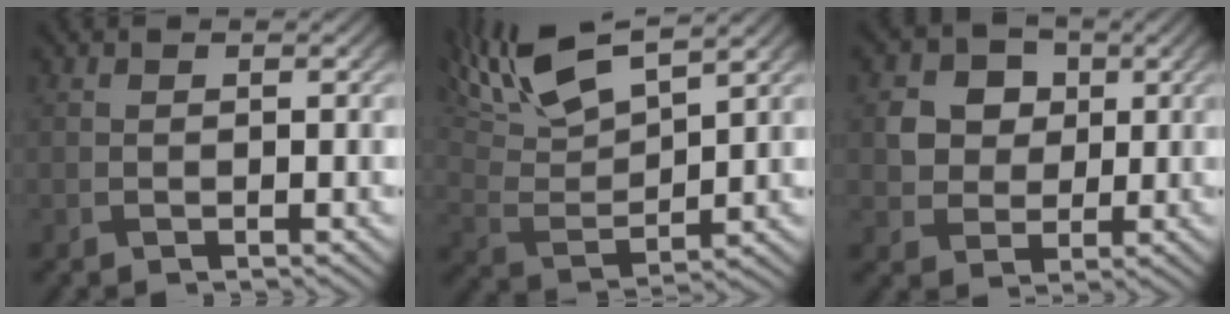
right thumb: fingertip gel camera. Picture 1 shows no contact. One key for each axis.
{"total": 12.6, "fx": 8.6, "fy": 3.7, "fz": 8.4, "tx": -0.203, "ty": 0.019, "tz": 0.168}
{"total": 5.4, "fx": 0.9, "fy": 4.9, "fz": 2.2, "tx": -0.066, "ty": -0.002, "tz": 0.005}